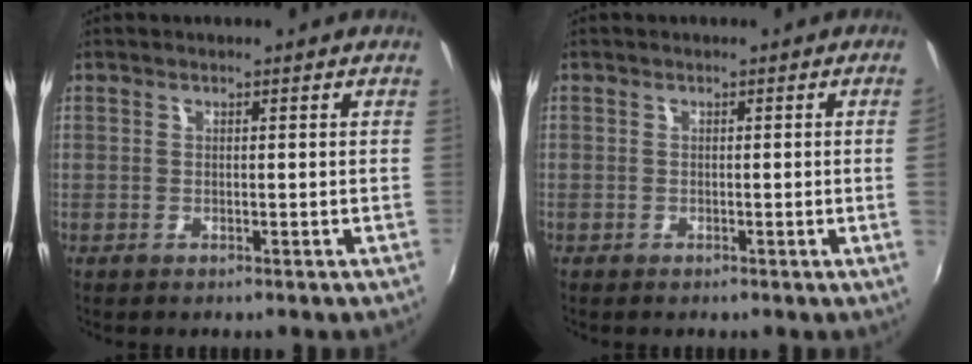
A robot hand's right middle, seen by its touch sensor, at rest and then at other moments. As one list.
[{"total": 1.5, "force": [0.0, -0.9, 1.2], "torque": [-0.011, -0.012, 0.002]}]